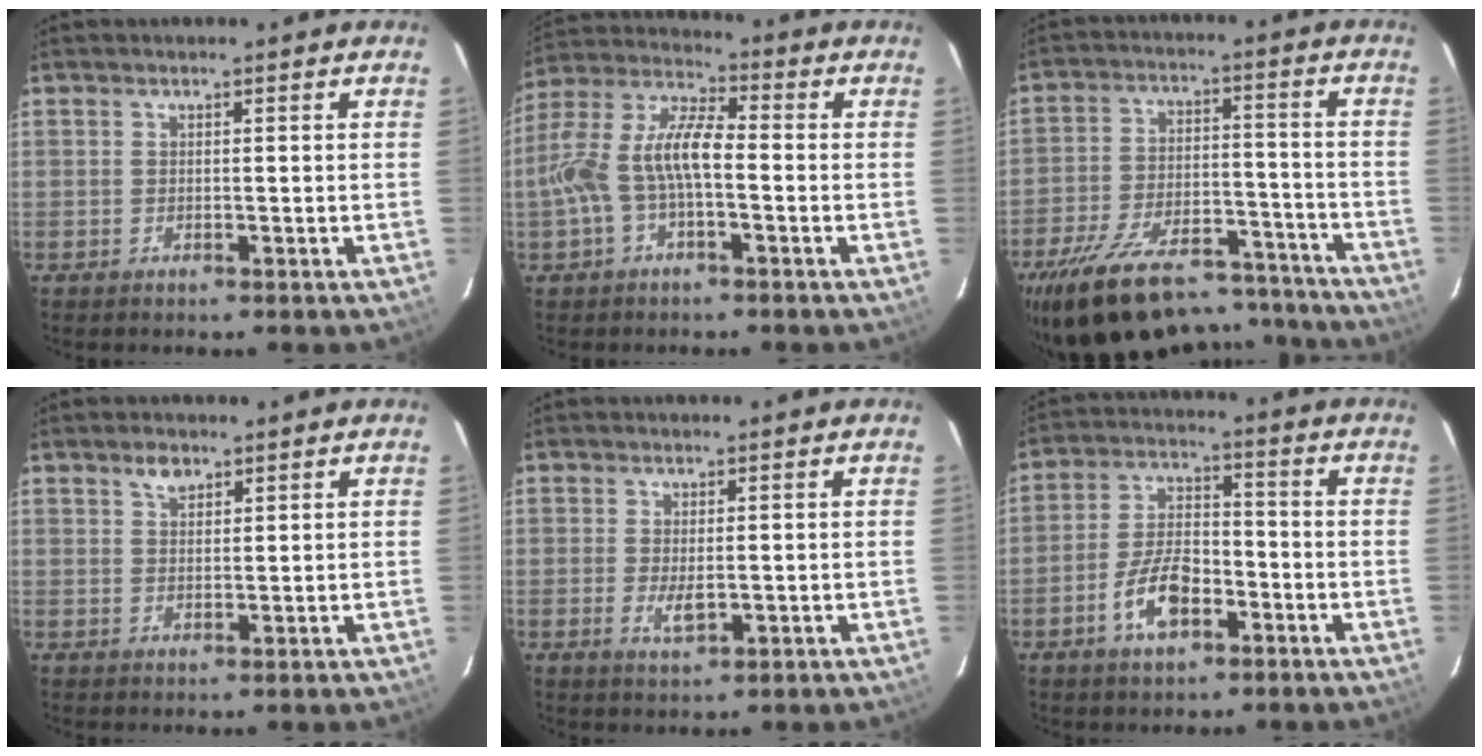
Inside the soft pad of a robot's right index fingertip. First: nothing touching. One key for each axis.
{"total": 11.1, "fx": -2.4, "fy": 4.0, "fz": 10.1, "tx": -0.217, "ty": 0.015, "tz": -0.048}
{"total": 27.5, "fx": -22.8, "fy": 9.9, "fz": 11.9, "tx": -0.232, "ty": 0.006, "tz": -0.317}
{"total": 2.7, "fx": 1.9, "fy": 1.4, "fz": 1.3, "tx": -0.021, "ty": 0.007, "tz": 0.034}
{"total": 3.1, "fx": -0.4, "fy": 1.3, "fz": 2.8, "tx": -0.053, "ty": -0.009, "tz": -0.004}
{"total": 9.4, "fx": -4.5, "fy": 4.5, "fz": 6.9, "tx": -0.143, "ty": 0.009, "tz": -0.076}